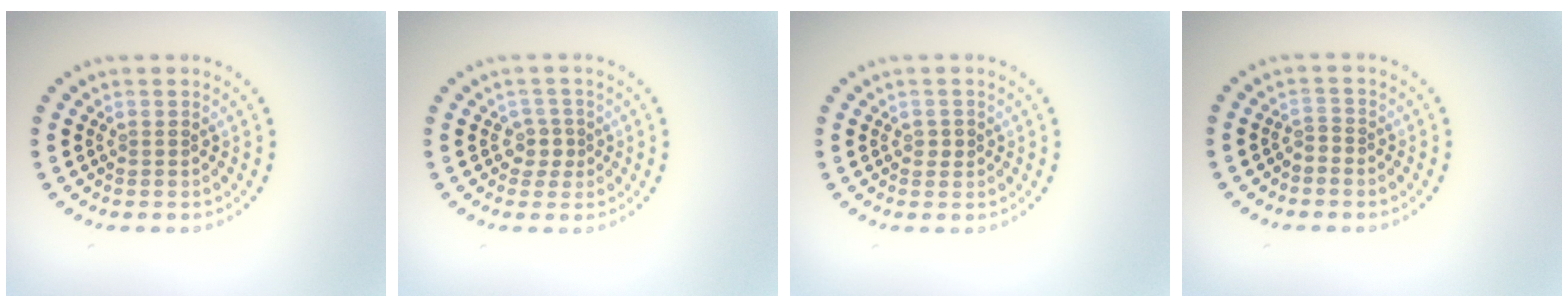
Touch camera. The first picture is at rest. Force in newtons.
{"total": 1.6, "press": 1.2, "slide": 1.0}
{"total": 0.8, "press": 0.8, "slide": 0.1}
{"total": 0.7, "press": 0.4, "slide": 0.6}